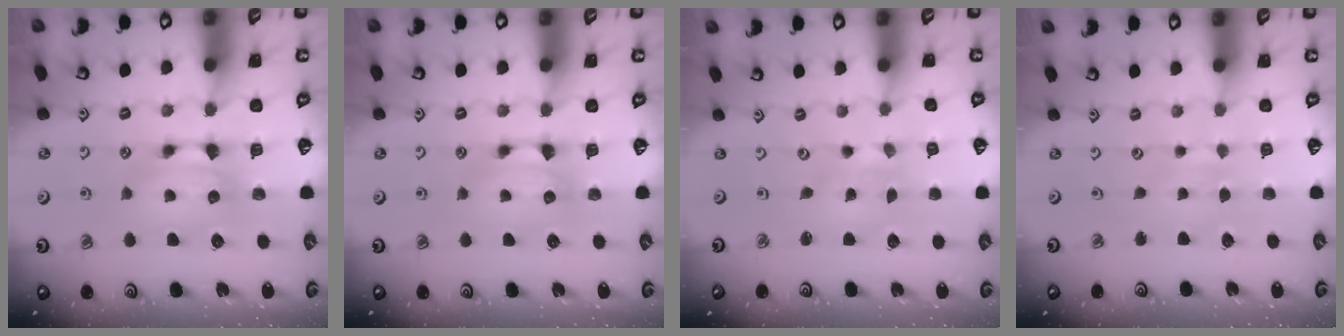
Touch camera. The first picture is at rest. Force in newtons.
{"total": 0.5, "press": 0.2, "slide": 0.5}
{"total": 5.4, "press": 5.4, "slide": 0.7}
{"total": 3.3, "press": 3.2, "slide": 0.5}